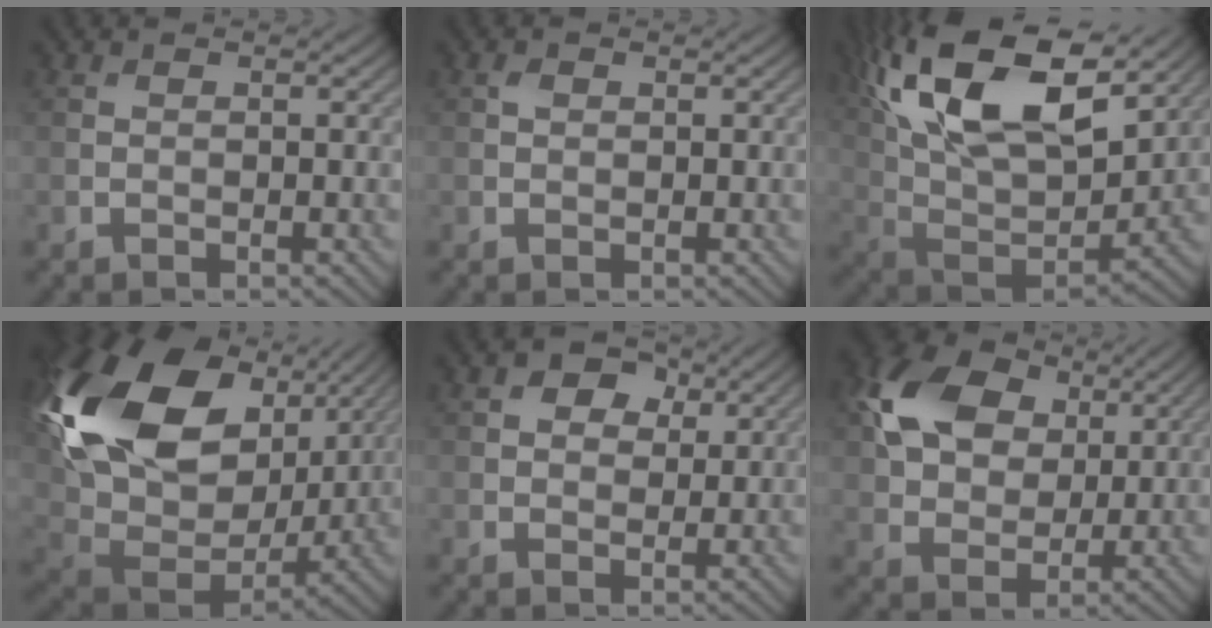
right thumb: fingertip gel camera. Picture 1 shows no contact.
{"total": 0.7, "force": [0.3, 0.5, 0.3], "torque": [-0.007, -0.002, 0.005]}
{"total": 20.5, "force": [10.4, 10.0, 14.6], "torque": [-0.314, 0.053, 0.160]}
{"total": 20.9, "force": [7.5, 14.2, 13.4], "torque": [-0.324, 0.013, 0.156]}
{"total": 4.2, "force": [1.8, 2.9, 2.4], "torque": [-0.038, 0.002, 0.024]}
{"total": 11.2, "force": [3.7, 8.1, 6.8], "torque": [-0.158, 0.017, 0.058]}